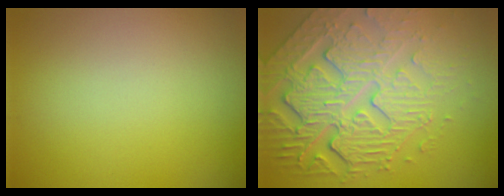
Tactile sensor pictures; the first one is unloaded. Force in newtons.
{"total": 8.4, "press": 5.9, "slide": 6.0}